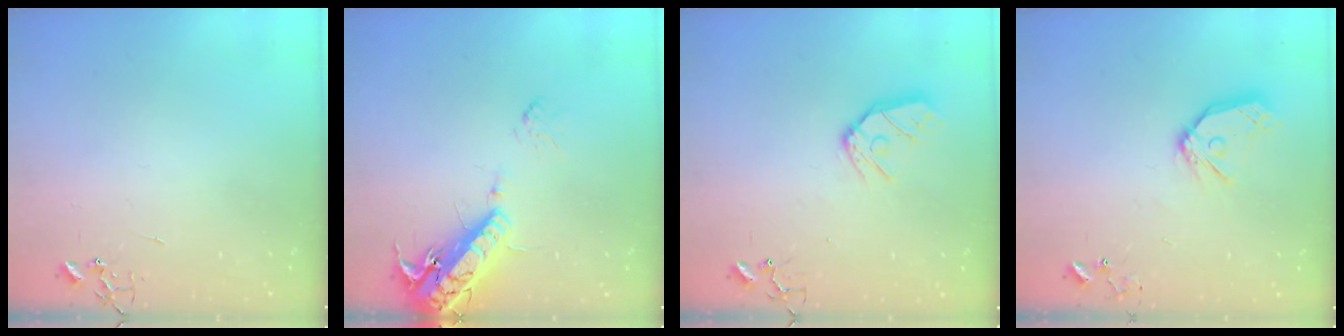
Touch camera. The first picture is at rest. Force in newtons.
{"total": 16.4, "press": 15.9, "slide": 3.8}
{"total": 11.0, "press": 11.0, "slide": 1.3}
{"total": 13.0, "press": 12.9, "slide": 1.6}